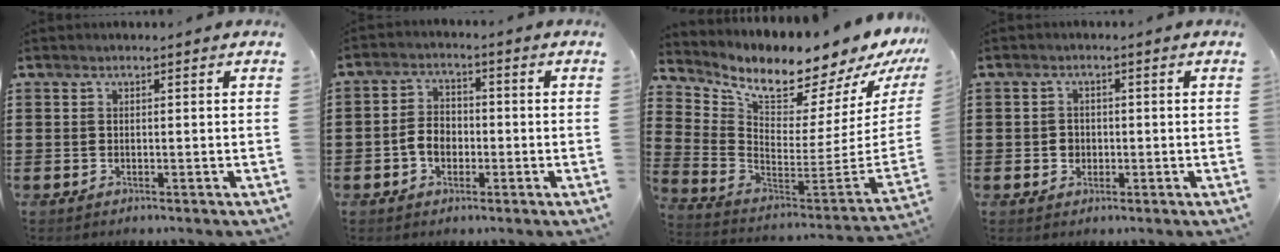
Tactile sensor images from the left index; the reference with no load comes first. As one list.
[{"total": 4.2, "force": [-1.3, 3.0, 2.6], "torque": [-0.066, 0.002, -0.030]}, {"total": 7.6, "force": [6.8, 1.7, 3.1], "torque": [-0.082, -0.081, 0.107]}, {"total": 1.9, "force": [-0.3, 1.8, 0.5], "torque": [-0.016, 0.006, -0.009]}]